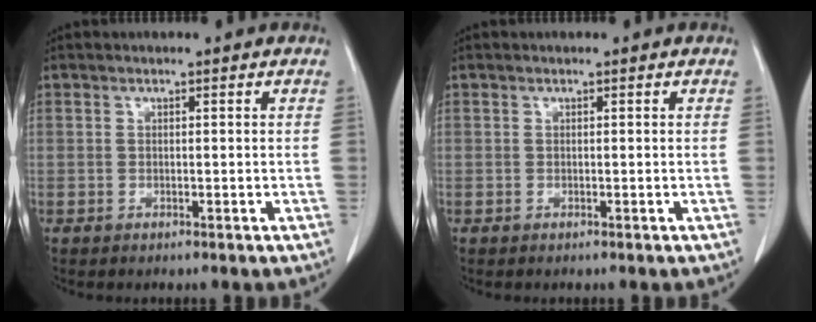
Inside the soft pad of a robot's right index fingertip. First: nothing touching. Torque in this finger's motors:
{"motor_torque": [0.00, 0.00, 0.00, 0.00]}